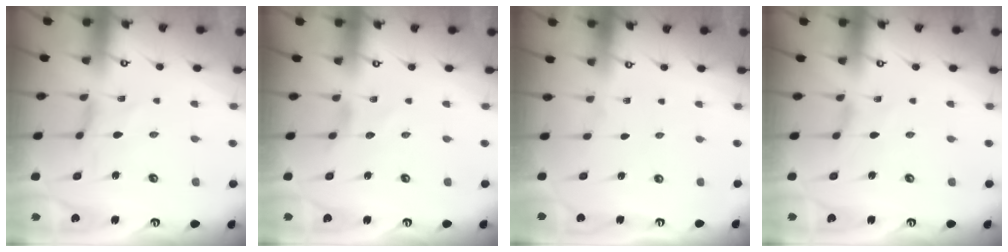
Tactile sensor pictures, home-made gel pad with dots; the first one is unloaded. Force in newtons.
{"total": 0.0}
{"total": 0.0}
{"total": 0.7, "press": 0.7, "slide": 0.3}